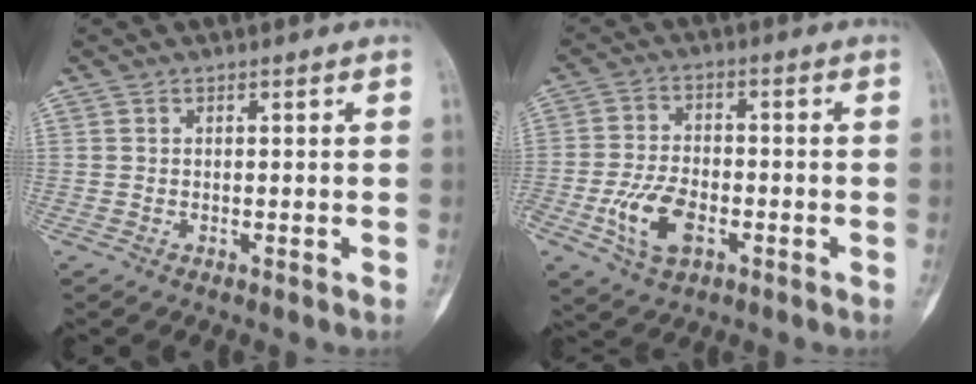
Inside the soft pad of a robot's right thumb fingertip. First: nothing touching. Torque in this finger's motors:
{"motor_torque": [1.85, 1.70, 1.29, -1.08, 0.40]}